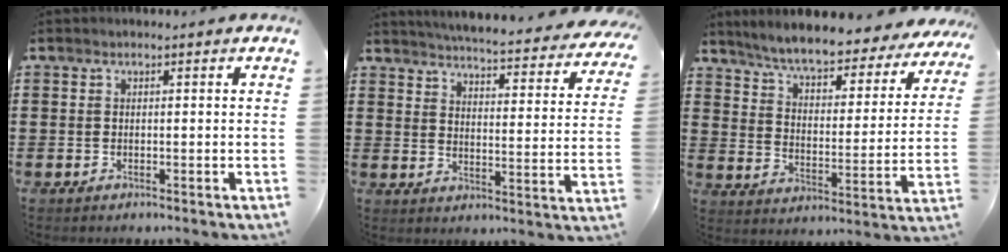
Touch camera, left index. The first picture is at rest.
{"total": 4.6, "force": [4.4, -0.7, 1.1], "torque": [-0.037, -0.045, 0.068]}
{"total": 6.1, "force": [5.7, 0.3, 2.1], "torque": [-0.068, -0.039, 0.093]}